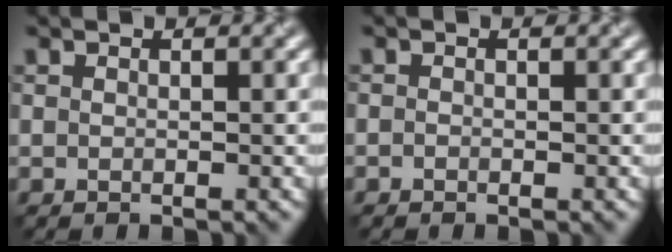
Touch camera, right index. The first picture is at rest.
{"total": 0.0}